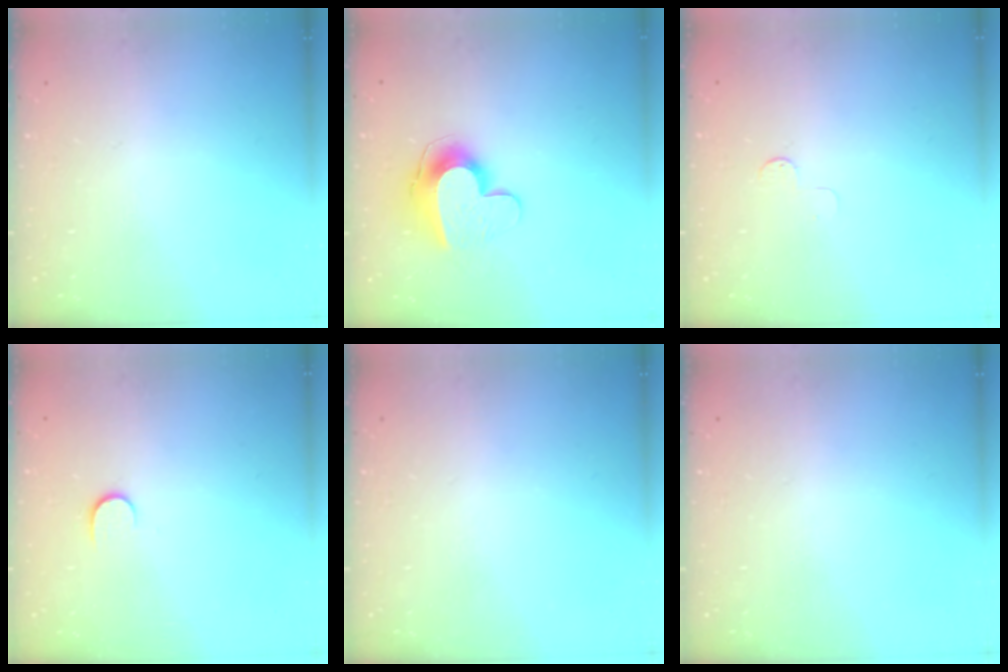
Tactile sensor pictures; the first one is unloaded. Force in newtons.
{"total": 11.4, "press": 11.3, "slide": 1.0}
{"total": 2.7, "press": 2.7, "slide": 0.2}
{"total": 5.6, "press": 5.6, "slide": 0.6}
{"total": 0.0}
{"total": 0.0}